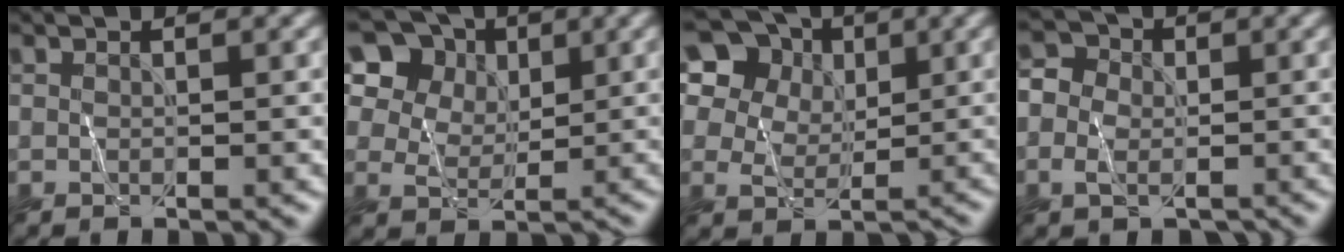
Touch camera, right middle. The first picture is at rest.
{"total": 11.7, "force": [6.4, 8.5, 4.8], "torque": [-0.127, 0.029, 0.112]}
{"total": 13.0, "force": [6.7, 9.9, 5.3], "torque": [-0.146, 0.038, 0.123]}
{"total": 4.6, "force": [-1.2, 3.9, 1.9], "torque": [-0.018, 0.009, -0.031]}